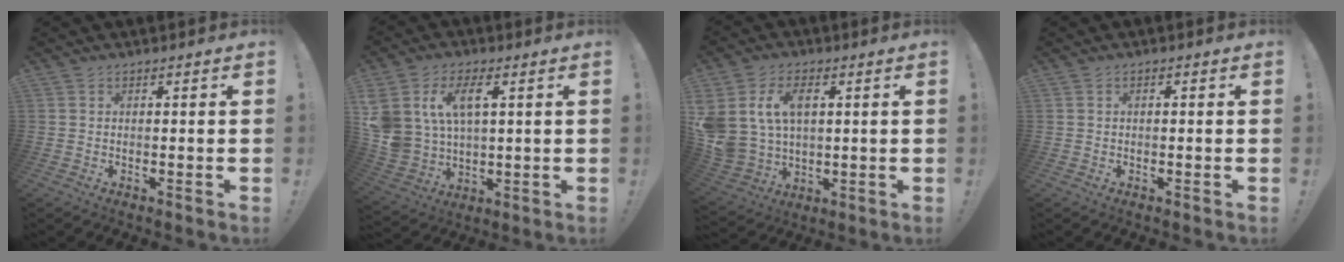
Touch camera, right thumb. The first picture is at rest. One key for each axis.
{"total": 12.7, "fx": 5.1, "fy": 8.4, "fz": 8.0, "tx": -0.170, "ty": -0.014, "tz": 0.099}
{"total": 12.8, "fx": 4.4, "fy": 9.3, "fz": 7.6, "tx": -0.157, "ty": -0.017, "tz": 0.087}
{"total": 0.9, "fx": -0.5, "fy": 0.4, "fz": 0.7, "tx": -0.015, "ty": 0.005, "tz": -0.009}